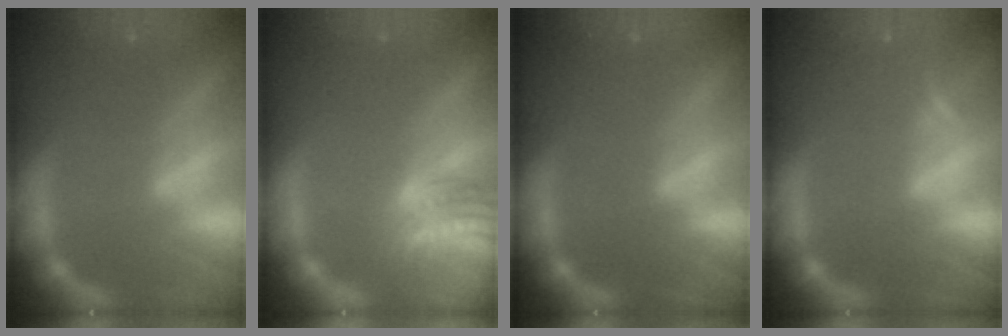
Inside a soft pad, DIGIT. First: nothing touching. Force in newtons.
{"total": 8.1}
{"total": 0.0}
{"total": 0.9}